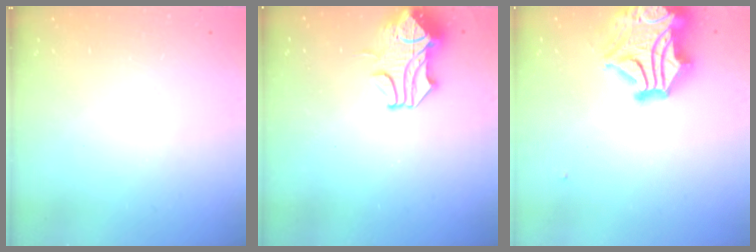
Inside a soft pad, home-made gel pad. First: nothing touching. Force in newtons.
{"total": 1.8, "press": 1.1, "slide": 1.4}
{"total": 9.1, "press": 8.8, "slide": 2.2}